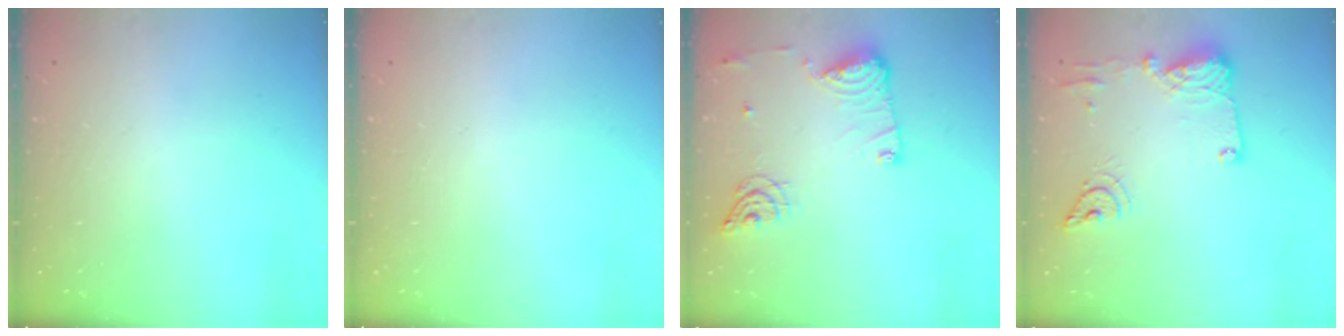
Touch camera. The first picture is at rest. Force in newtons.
{"total": 0.0}
{"total": 13.4, "press": 13.4, "slide": 0.6}
{"total": 14.2, "press": 14.0, "slide": 1.8}